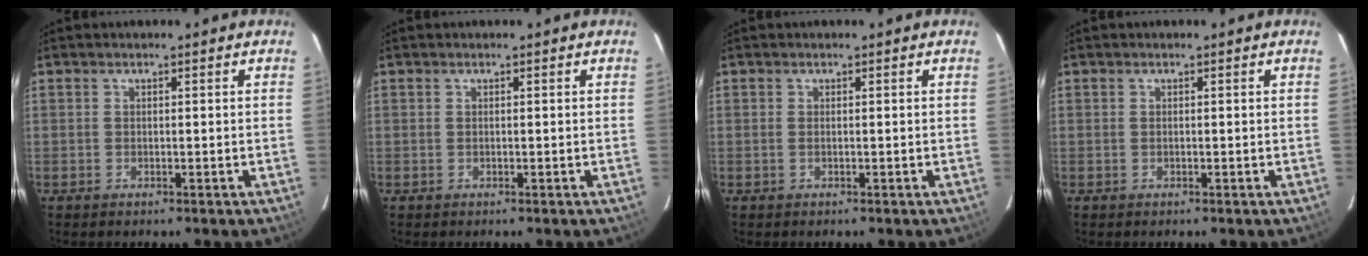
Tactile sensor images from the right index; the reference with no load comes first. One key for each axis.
{"total": 0.0}
{"total": 0.5, "fx": -0.1, "fy": -0.1, "fz": 0.5, "tx": -0.009, "ty": 0.000, "tz": -0.003}
{"total": 0.0}